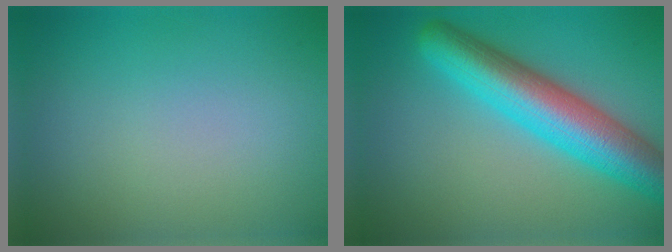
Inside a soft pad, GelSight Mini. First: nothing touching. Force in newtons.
{"total": 8.5, "press": 8.5, "slide": 0.3}